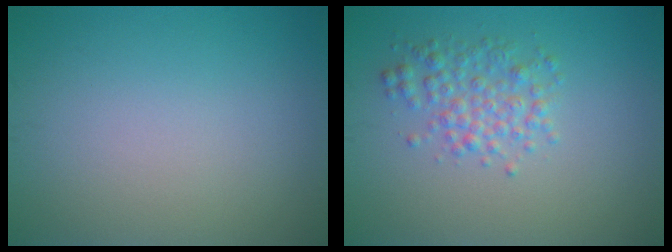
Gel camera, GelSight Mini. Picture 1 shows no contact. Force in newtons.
{"total": 2.9, "press": 2.9, "slide": 0.0}